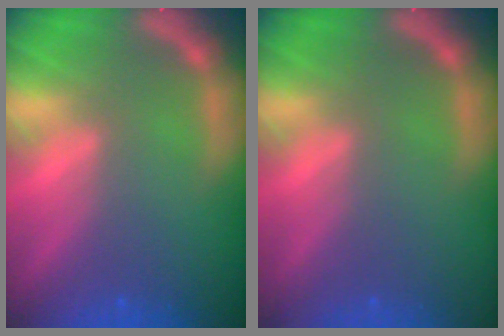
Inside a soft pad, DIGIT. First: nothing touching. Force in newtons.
{"total": 0.0}